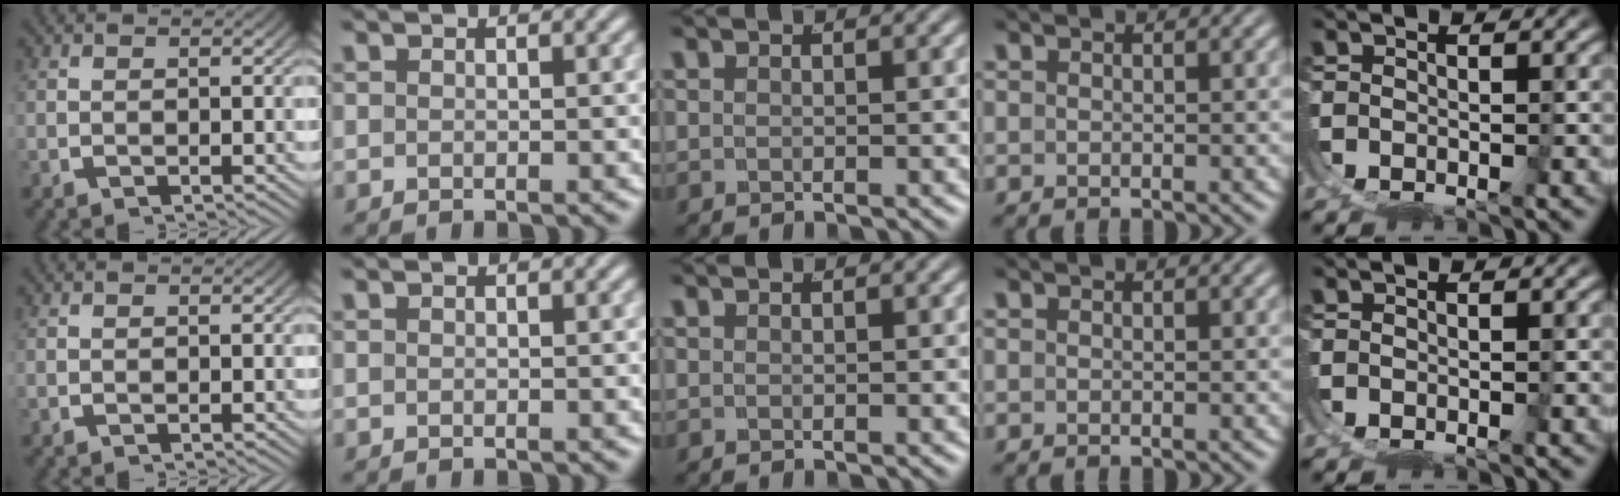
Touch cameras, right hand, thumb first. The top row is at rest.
{}